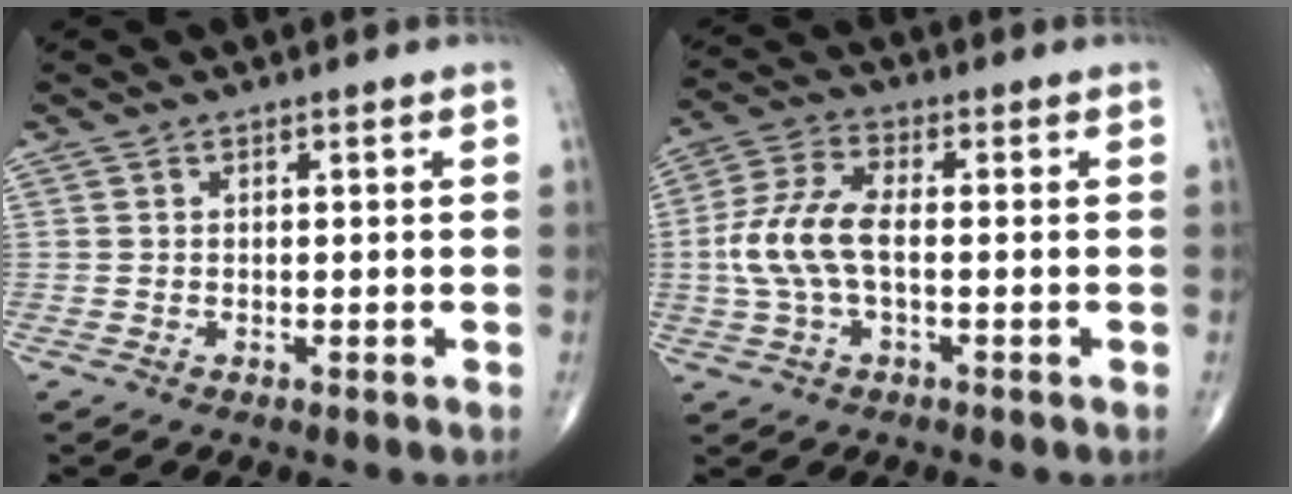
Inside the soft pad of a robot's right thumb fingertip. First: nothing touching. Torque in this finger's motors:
{"motor_torque": [-0.17, 0.73, 1.13, 0.07, 0.33]}